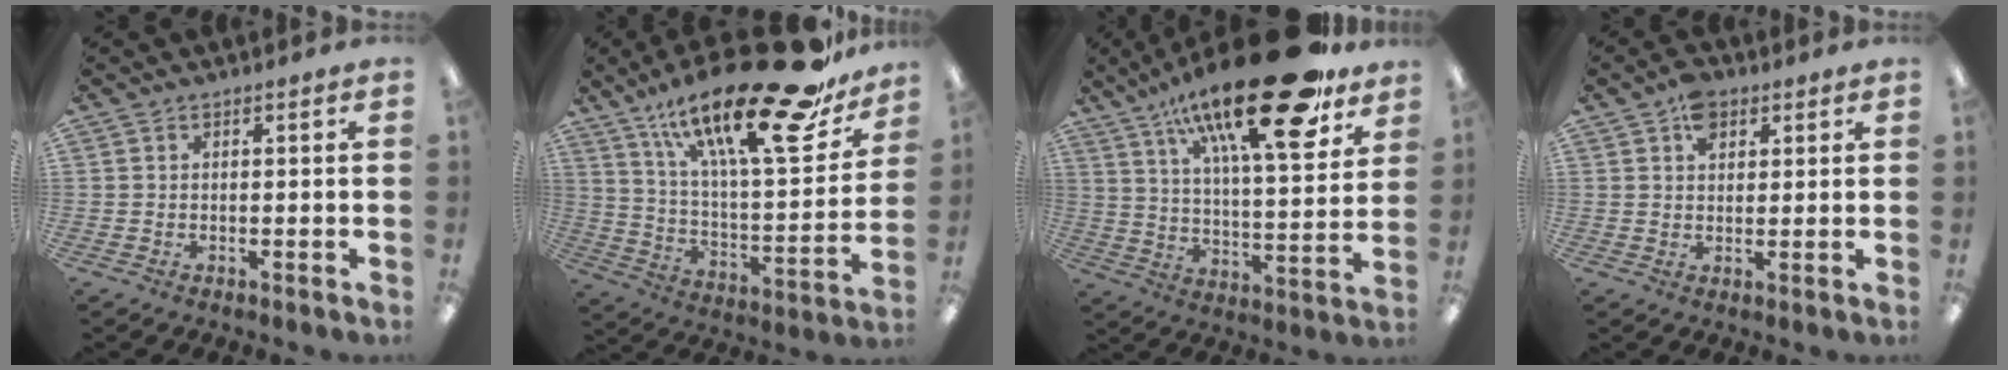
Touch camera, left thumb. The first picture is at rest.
{"total": 29.0, "force": [19.5, 7.6, 20.2], "torque": [-0.317, -0.116, 0.315]}
{"total": 27.6, "force": [18.2, 7.8, 19.2], "torque": [-0.297, -0.108, 0.289]}
{"total": 5.4, "force": [2.8, 3.6, 2.9], "torque": [-0.042, -0.003, 0.047]}